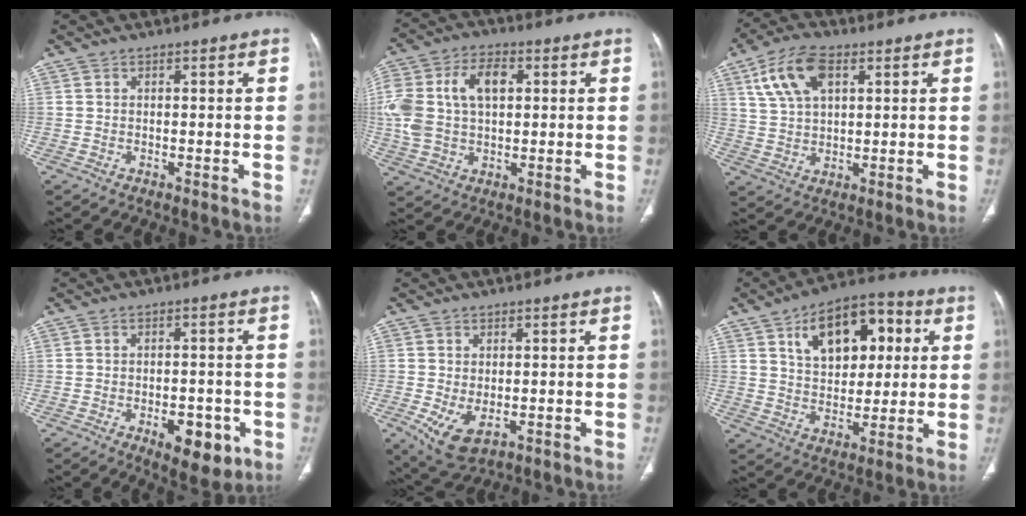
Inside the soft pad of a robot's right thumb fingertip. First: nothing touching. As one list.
[{"total": 15.7, "force": [2.8, 10.0, 11.8], "torque": [-0.256, 0.019, 0.052]}, {"total": 10.7, "force": [4.5, 5.8, 7.9], "torque": [-0.150, 0.002, 0.087]}, {"total": 8.8, "force": [-3.5, 4.5, 6.7], "torque": [-0.070, 0.008, -0.038]}, {"total": 7.0, "force": [-1.9, 4.0, 5.3], "torque": [-0.102, -0.009, -0.019]}, {"total": 16.3, "force": [5.7, 9.7, 11.8], "torque": [-0.139, 0.002, 0.092]}]